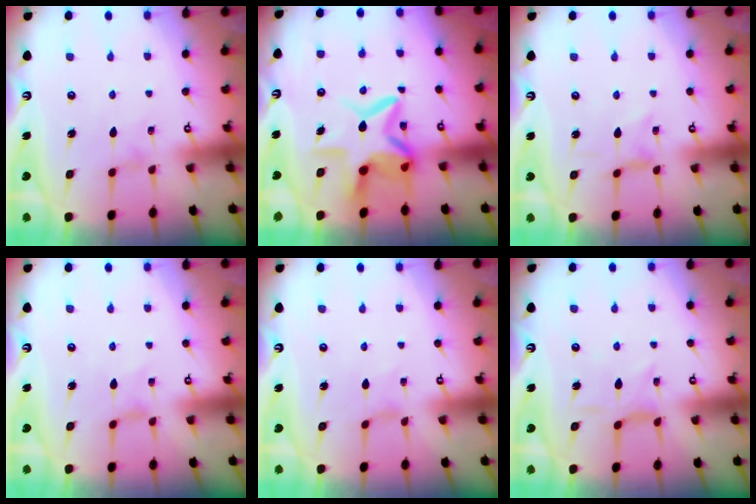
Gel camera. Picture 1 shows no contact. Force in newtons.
{"total": 11.4, "press": 11.3, "slide": 1.5}
{"total": 0.0}
{"total": 0.0}
{"total": 0.0}
{"total": 2.8, "press": 2.7, "slide": 0.6}